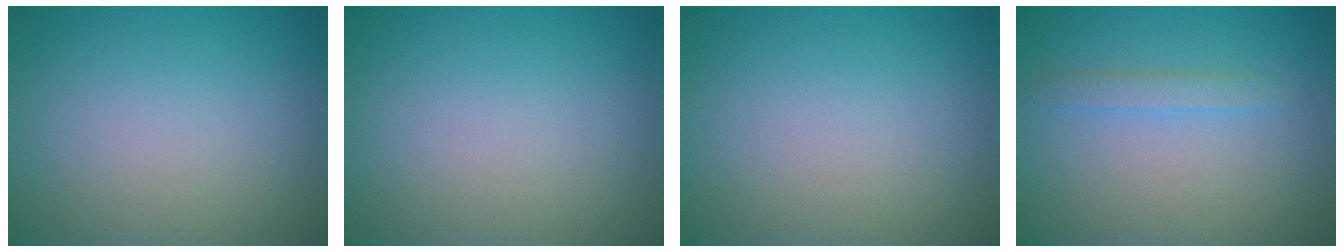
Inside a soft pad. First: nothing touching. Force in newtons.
{"total": 0.0}
{"total": 0.0}
{"total": 1.4, "press": 1.4, "slide": 0.0}